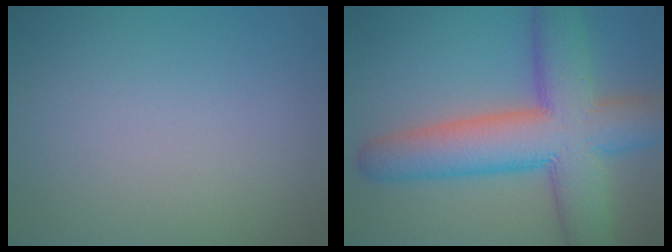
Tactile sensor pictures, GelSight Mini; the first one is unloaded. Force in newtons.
{"total": 11.4, "press": 11.4, "slide": 0.6}